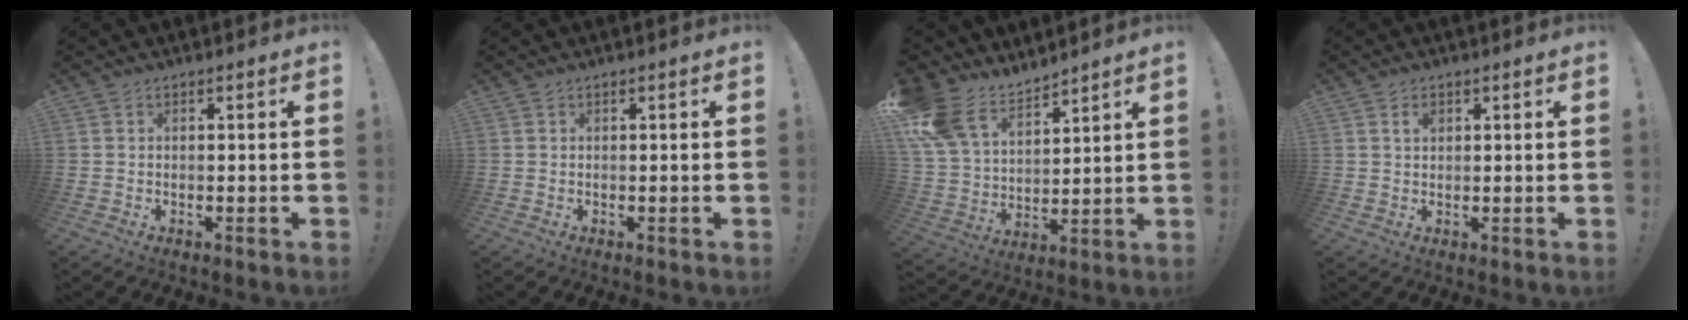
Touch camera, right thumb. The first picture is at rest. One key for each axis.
{"total": 0.0}
{"total": 15.0, "fx": 11.2, "fy": 8.4, "fz": 5.5, "tx": -0.106, "ty": -0.073, "tz": 0.217}
{"total": 1.9, "fx": 0.9, "fy": 1.2, "fz": 1.2, "tx": -0.009, "ty": -0.004, "tz": 0.013}